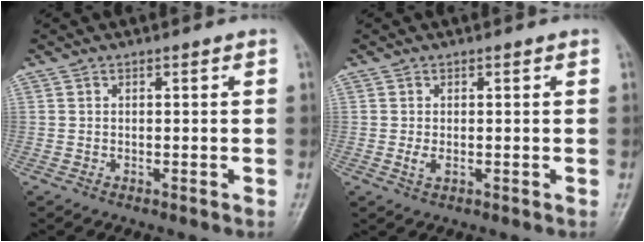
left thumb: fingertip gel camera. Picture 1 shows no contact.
{"total": 1.7, "force": [0.0, 1.0, 1.4], "torque": [-0.028, -0.005, 0.002]}